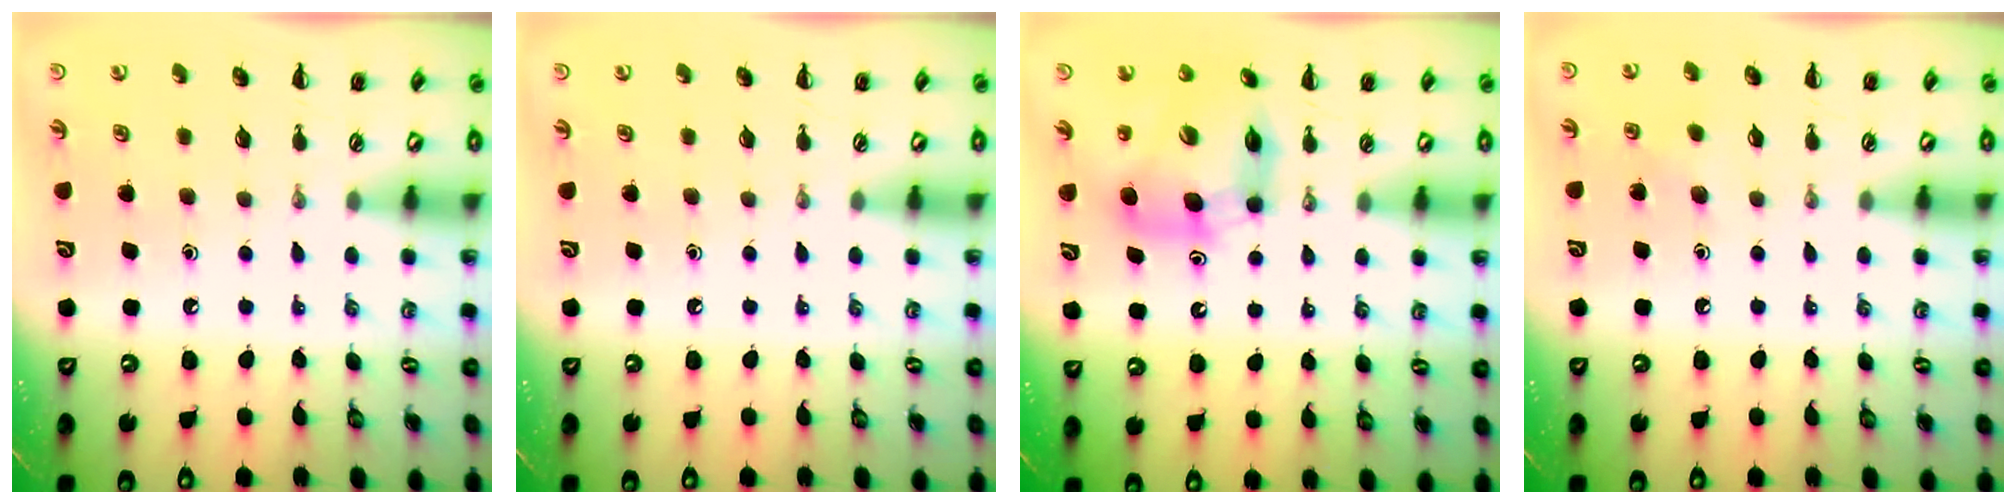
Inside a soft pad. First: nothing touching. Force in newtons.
{"total": 0.0}
{"total": 11.3, "press": 10.8, "slide": 3.1}
{"total": 3.9, "press": 3.7, "slide": 1.2}